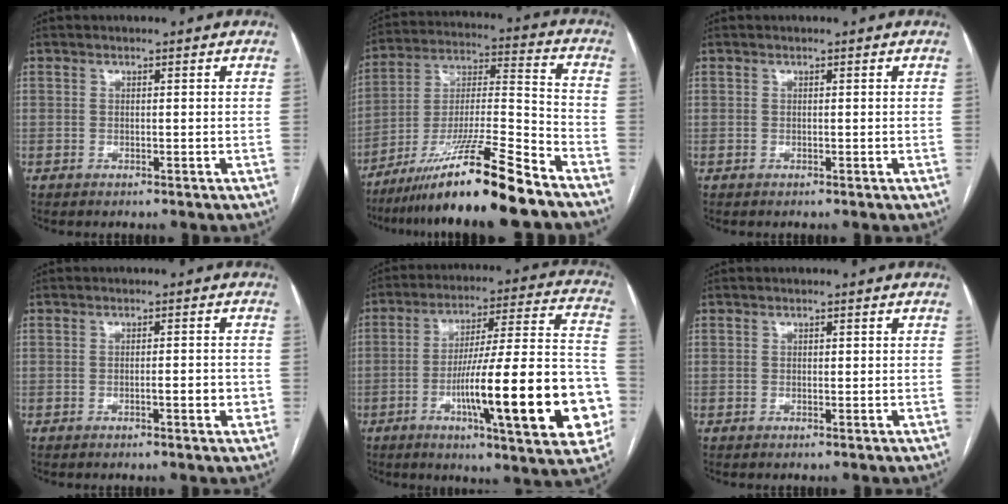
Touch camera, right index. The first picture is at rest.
{"total": 17.7, "force": [-13.5, -0.9, 11.5], "torque": [-0.224, -0.020, -0.240]}
{"total": 0.0}
{"total": 2.8, "force": [-0.7, 0.7, 2.6], "torque": [-0.041, 0.001, -0.009]}
{"total": 24.4, "force": [-7.2, 2.5, 23.1], "torque": [-0.297, 0.004, -0.101]}
{"total": 0.5, "force": [0.1, 0.3, 0.4], "torque": [-0.004, 0.001, 0.002]}